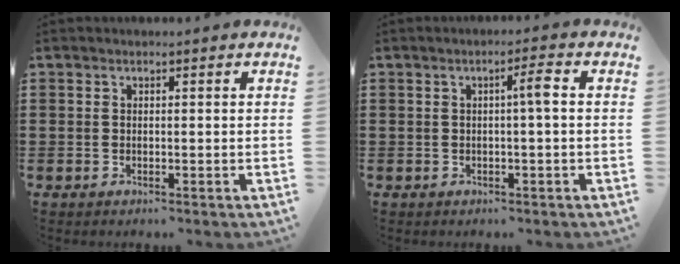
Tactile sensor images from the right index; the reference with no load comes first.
{"total": 2.7, "force": [0.1, 0.0, 2.7], "torque": [-0.042, -0.001, -0.004]}